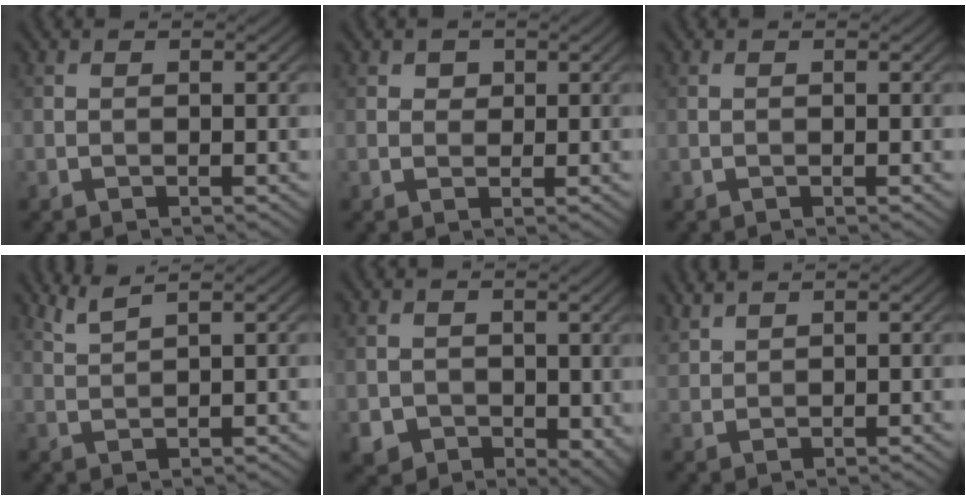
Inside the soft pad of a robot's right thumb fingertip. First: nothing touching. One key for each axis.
{"total": 1.5, "fx": 0.7, "fy": 1.3, "fz": 0.5, "tx": -0.009, "ty": -0.001, "tz": 0.011}
{"total": 0.0}
{"total": 3.0, "fx": 2.2, "fy": 0.5, "fz": 2.0, "tx": -0.038, "ty": 0.011, "tz": 0.051}
{"total": 5.2, "fx": 0.0, "fy": 4.6, "fz": 2.4, "tx": -0.066, "ty": -0.035, "tz": 0.009}
{"total": 2.4, "fx": 2.1, "fy": 0.6, "fz": 0.8, "tx": -0.022, "ty": 0.007, "tz": 0.053}